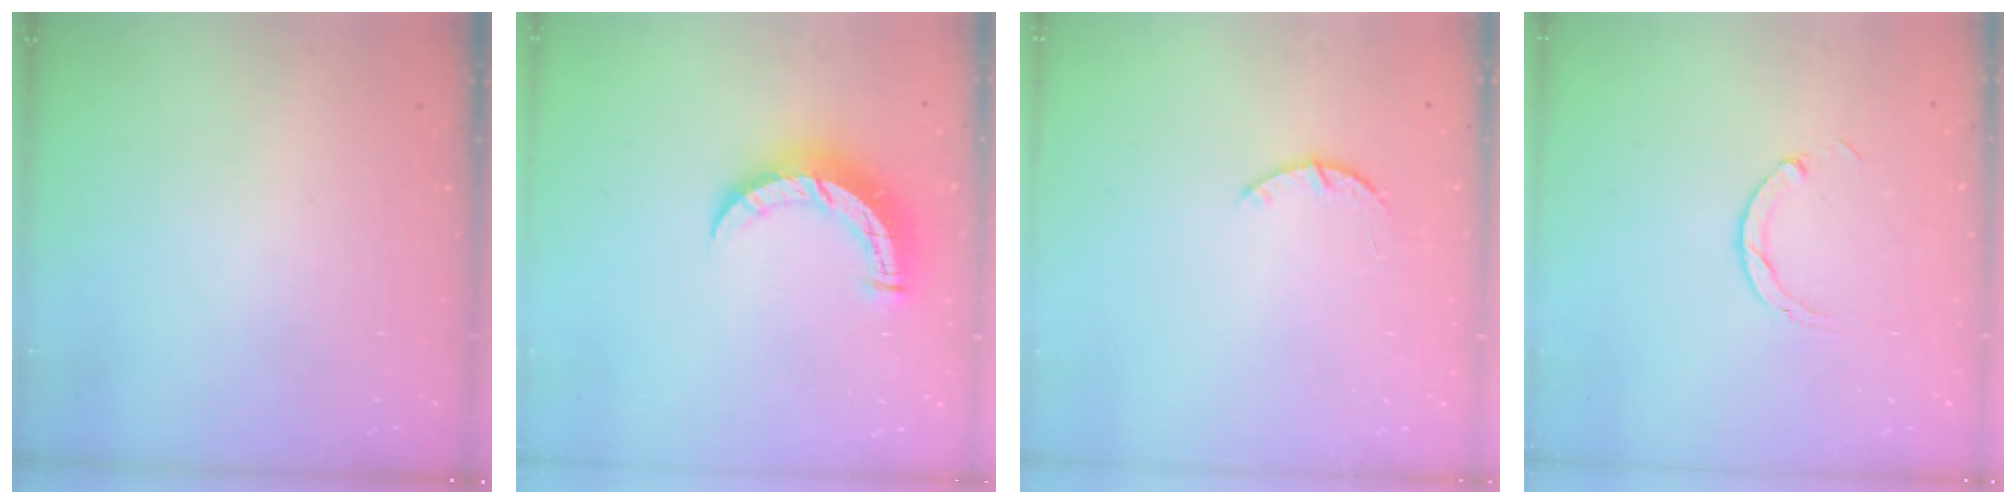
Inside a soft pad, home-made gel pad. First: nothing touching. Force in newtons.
{"total": 8.6, "press": 8.6, "slide": 0.6}
{"total": 3.0, "press": 2.9, "slide": 0.5}
{"total": 3.0, "press": 2.9, "slide": 0.4}